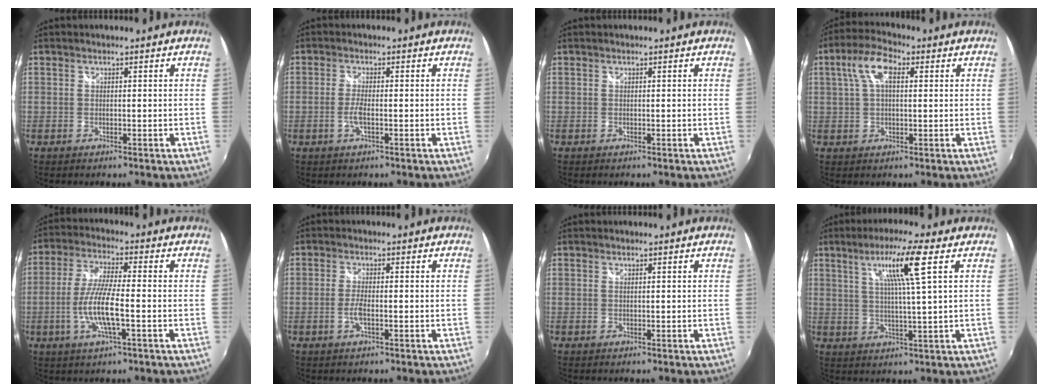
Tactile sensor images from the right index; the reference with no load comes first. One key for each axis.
{"total": 2.7, "fx": -0.9, "fy": 0.3, "fz": 2.5, "tx": -0.055, "ty": -0.003, "tz": -0.018}
{"total": 0.0}
{"total": 7.3, "fx": 2.1, "fy": 3.4, "fz": 6.2, "tx": -0.122, "ty": 0.021, "tz": 0.038}
{"total": 9.4, "fx": -2.5, "fy": 1.3, "fz": 8.9, "tx": -0.184, "ty": -0.007, "tz": -0.050}
{"total": 2.7, "fx": -0.9, "fy": 0.4, "fz": 2.5, "tx": -0.054, "ty": -0.003, "tz": -0.018}
{"total": 0.0}
{"total": 9.1, "fx": 3.8, "fy": -0.7, "fz": 8.2, "tx": -0.141, "ty": 0.007, "tz": 0.067}